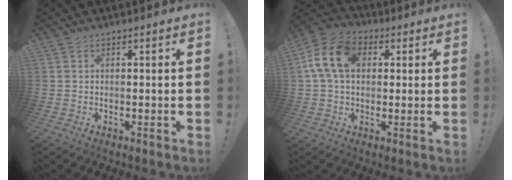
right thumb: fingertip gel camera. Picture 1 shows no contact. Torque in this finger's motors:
{"motor_torque": [0.94, 1.01, 0.80, -0.32, 0.17]}